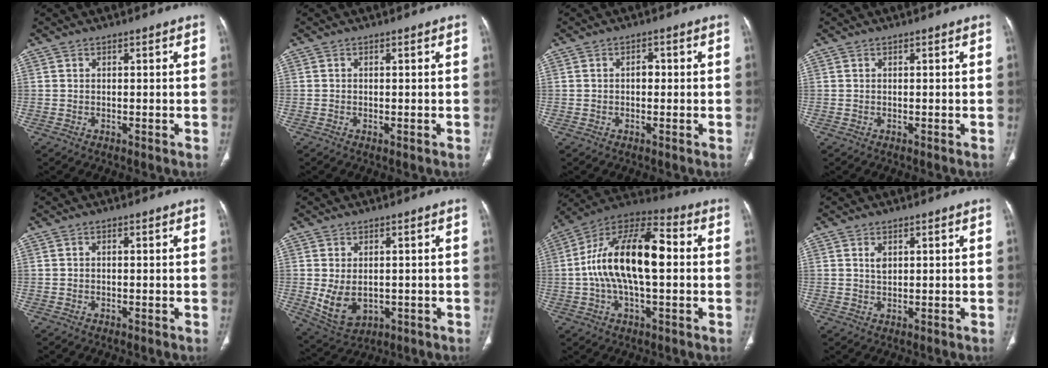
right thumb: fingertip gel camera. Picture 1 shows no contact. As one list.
[{"total": 0.5, "force": [-0.2, 0.1, 0.4], "torque": [-0.010, -0.003, -0.004]}, {"total": 1.7, "force": [-0.1, 1.2, 1.2], "torque": [-0.012, 0.006, -0.006]}, {"total": 0.0}, {"total": 0.0}, {"total": 7.5, "force": [-0.6, 5.1, 5.4], "torque": [-0.088, -0.007, 0.011]}, {"total": 19.6, "force": [0.6, 8.9, 17.4], "torque": [-0.308, 0.040, 0.001]}, {"total": 1.9, "force": [0.8, 1.2, 1.2], "torque": [-0.018, -0.003, 0.017]}]